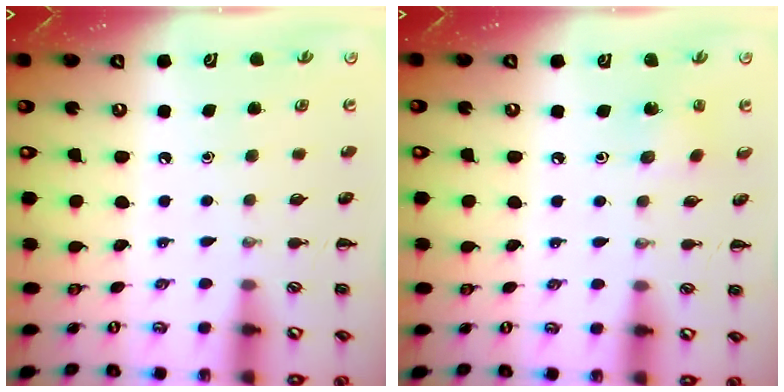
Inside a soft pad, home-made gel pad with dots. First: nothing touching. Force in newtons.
{"total": 2.3, "press": 2.1, "slide": 0.8}